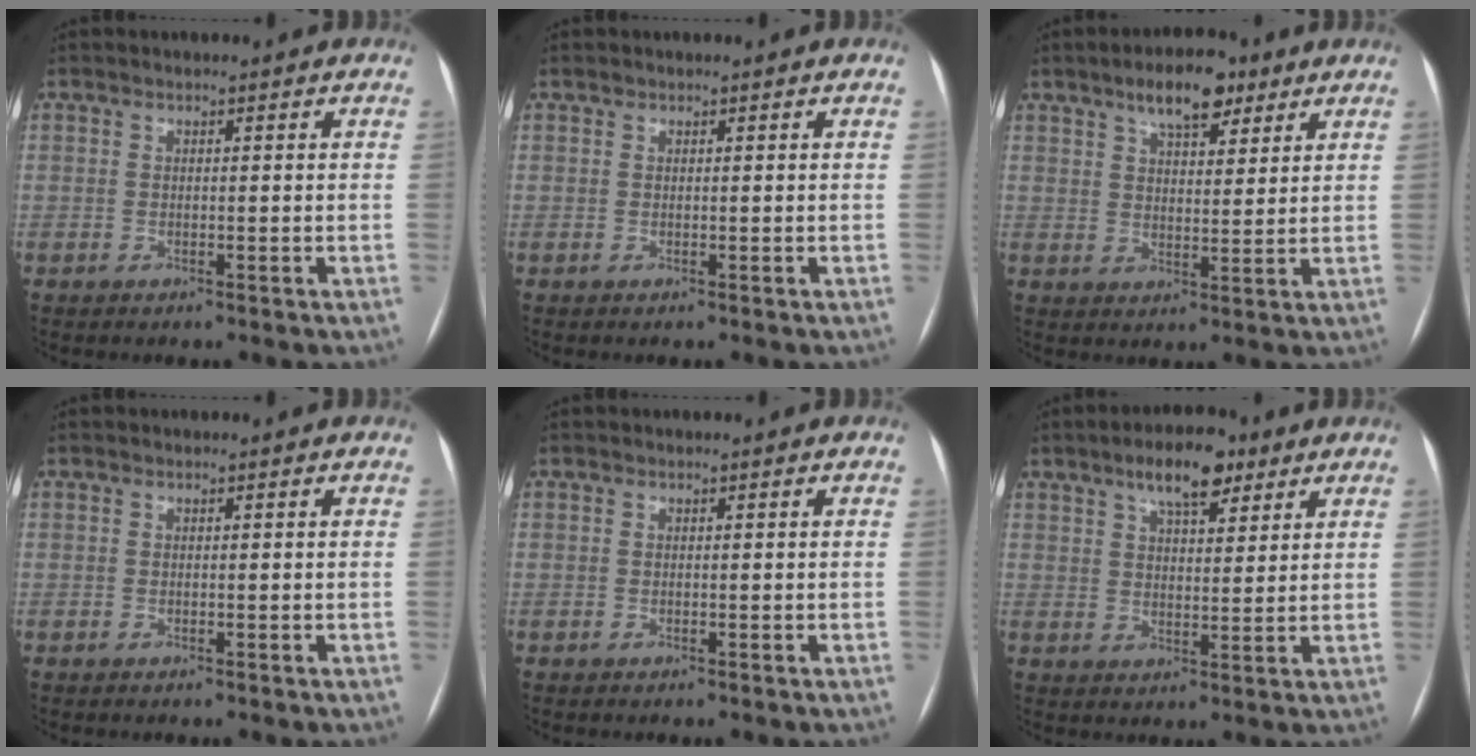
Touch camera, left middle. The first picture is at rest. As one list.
[{"total": 0.0}, {"total": 8.3, "force": [5.4, 3.2, 5.4], "torque": [-0.084, 0.011, 0.087]}, {"total": 0.0}, {"total": 0.0}, {"total": 8.3, "force": [5.3, 3.0, 5.6], "torque": [-0.090, 0.012, 0.085]}]